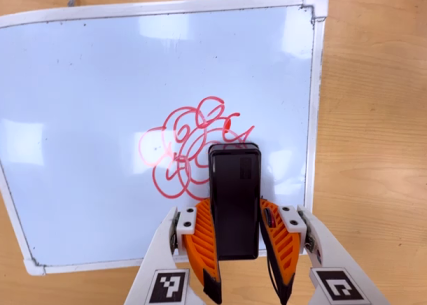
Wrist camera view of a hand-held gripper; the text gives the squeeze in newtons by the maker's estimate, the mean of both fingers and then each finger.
{"total": 5.7, "left": 4.5, "right": 6.9}